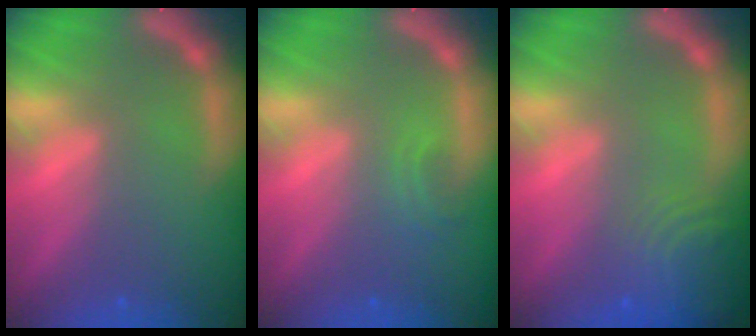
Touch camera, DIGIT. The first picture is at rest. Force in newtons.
{"total": 1.4}
{"total": 6.6}